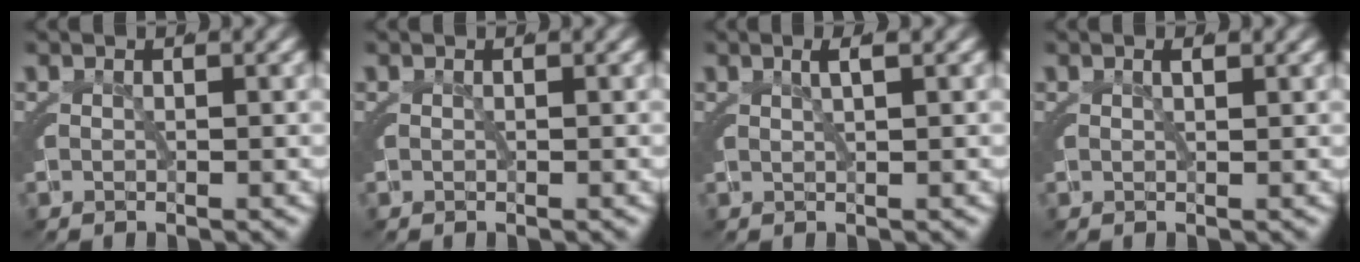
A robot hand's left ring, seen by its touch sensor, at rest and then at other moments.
{"total": 0.0}
{"total": 1.2, "force": [0.6, -0.5, 0.9], "torque": [-0.010, 0.007, 0.014]}
{"total": 0.5, "force": [0.4, -0.1, 0.3], "torque": [-0.012, -0.003, 0.011]}